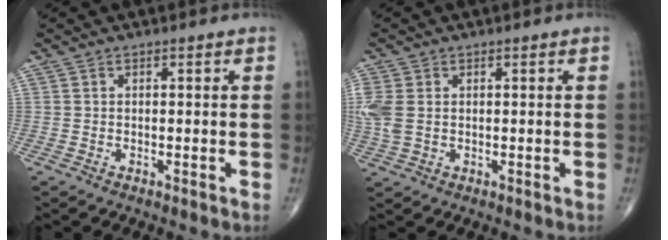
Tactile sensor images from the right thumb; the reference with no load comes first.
{"total": 5.6, "force": [0.4, 3.8, 4.0], "torque": [-0.119, 0.006, 0.015]}